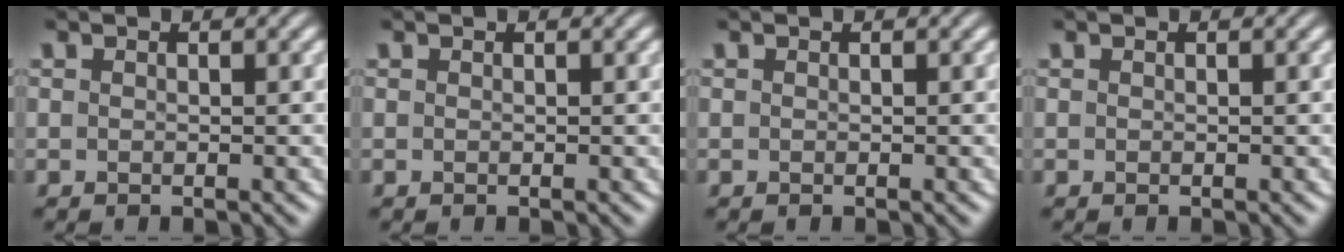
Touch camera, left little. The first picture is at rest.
{"total": 0.0}
{"total": 0.0}
{"total": 0.0}